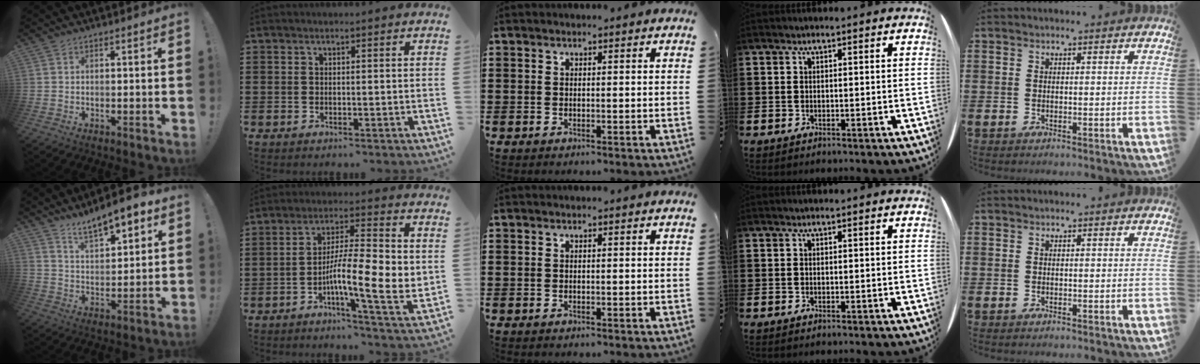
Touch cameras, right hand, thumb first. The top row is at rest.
{"thumb": {"total": 10.2, "force": [7.9, 3.4, 5.6], "torque": [-0.084, -0.051, 0.139]}, "index": {"total": 11.1, "force": [-1.4, 2.5, 10.7], "torque": [-0.179, -0.011, -0.028]}}